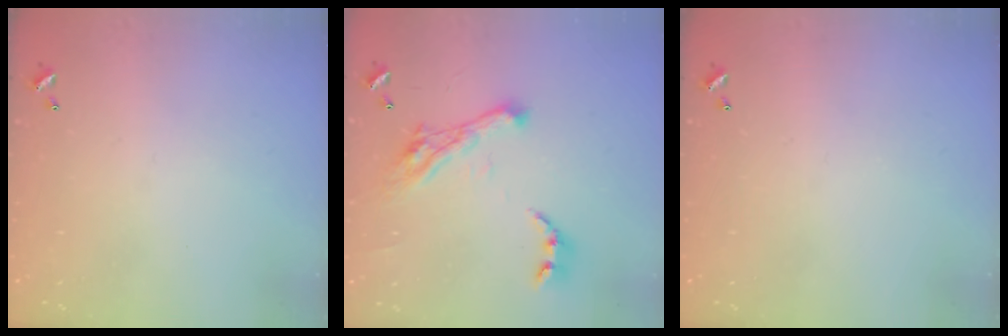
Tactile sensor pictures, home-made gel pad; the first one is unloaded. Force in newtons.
{"total": 10.6, "press": 10.5, "slide": 1.7}
{"total": 0.0}